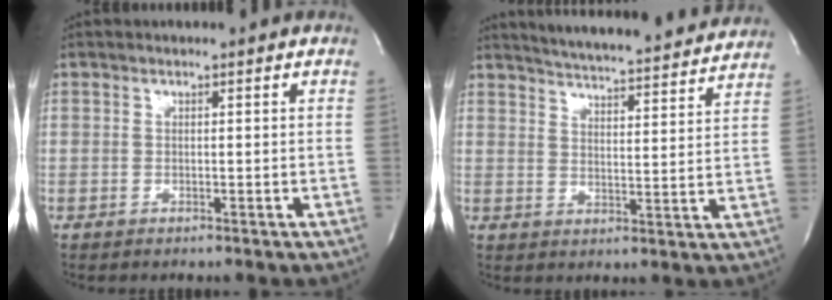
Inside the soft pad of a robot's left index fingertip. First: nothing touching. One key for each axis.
{"total": 19.8, "fx": 18.7, "fy": 1.6, "fz": 6.2, "tx": -0.097, "ty": -0.027, "tz": 0.236}